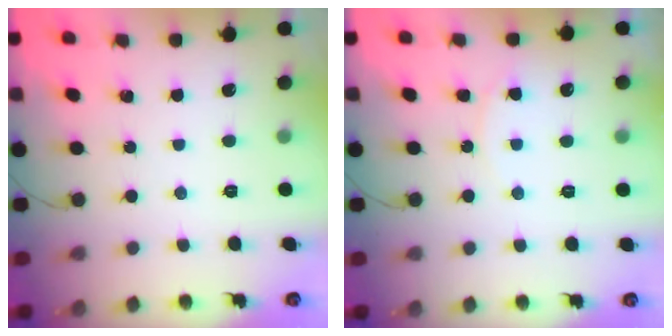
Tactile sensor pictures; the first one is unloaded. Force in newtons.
{"total": 5.8, "press": 5.8, "slide": 0.6}